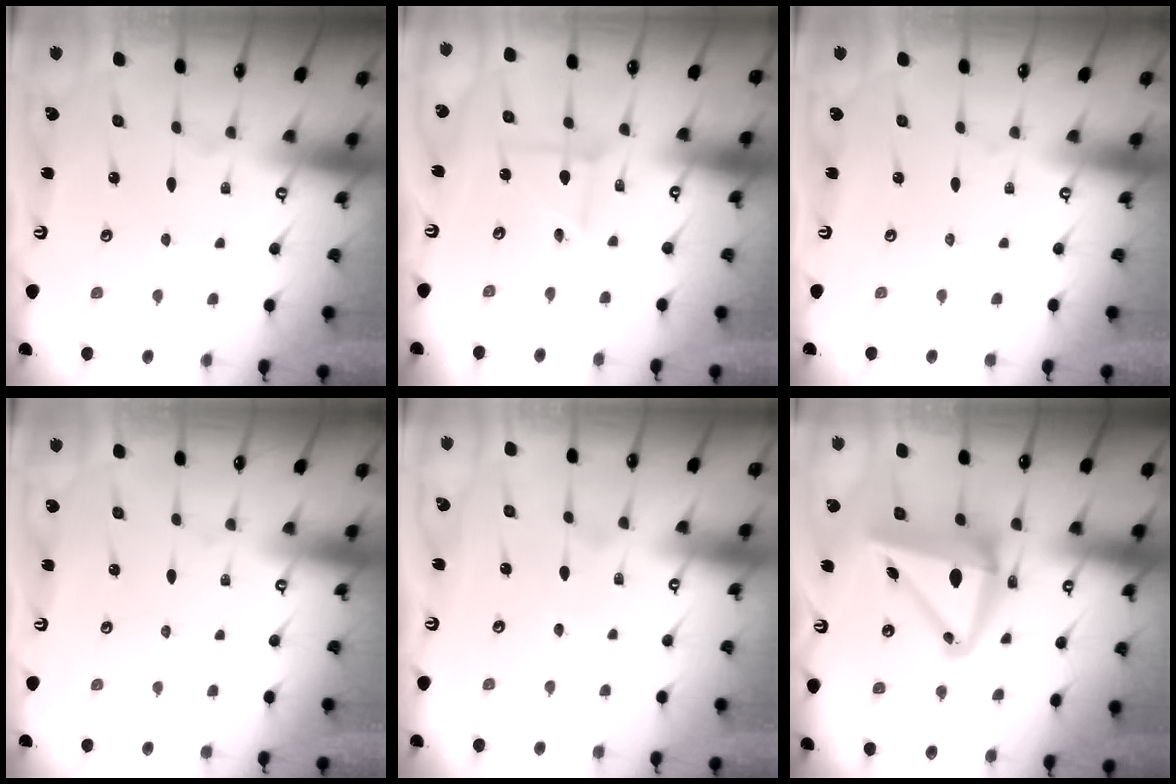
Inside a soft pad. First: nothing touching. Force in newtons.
{"total": 3.6, "press": 3.5, "slide": 0.4}
{"total": 0.0}
{"total": 0.0}
{"total": 4.0, "press": 3.9, "slide": 0.5}
{"total": 12.0, "press": 11.7, "slide": 2.5}